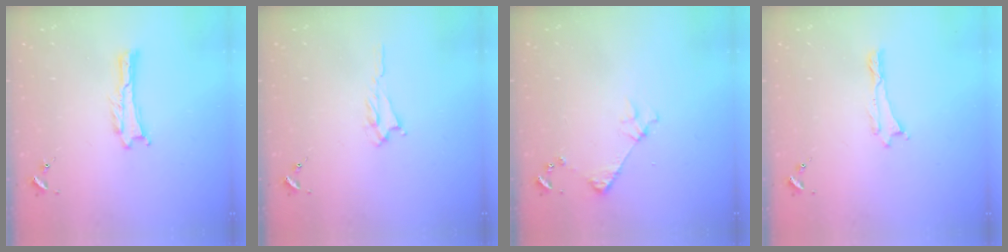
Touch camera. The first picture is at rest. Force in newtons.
{"total": 1.6, "press": 1.5, "slide": 0.4}
{"total": 3.2, "press": 3.2, "slide": 0.3}
{"total": 0.0}